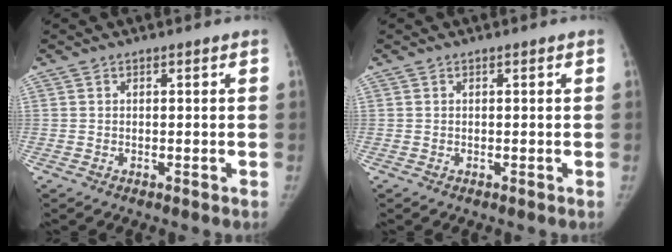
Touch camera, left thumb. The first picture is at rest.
{"total": 0.0}